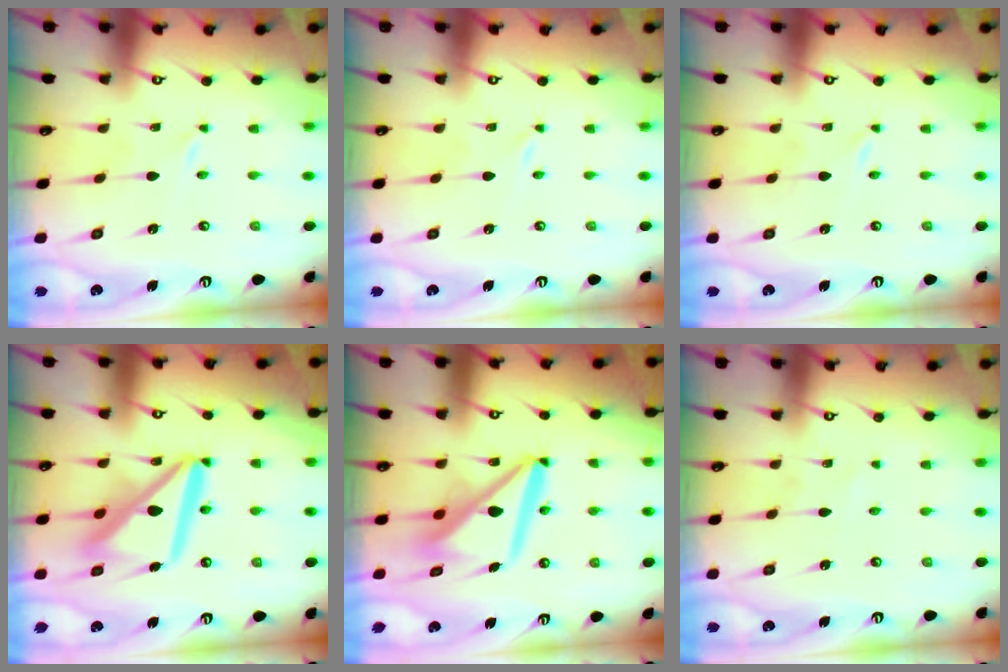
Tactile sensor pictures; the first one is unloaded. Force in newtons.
{"total": 0.0}
{"total": 0.0}
{"total": 15.5, "press": 15.3, "slide": 2.0}
{"total": 12.9, "press": 12.8, "slide": 1.4}
{"total": 1.5, "press": 1.4, "slide": 0.1}